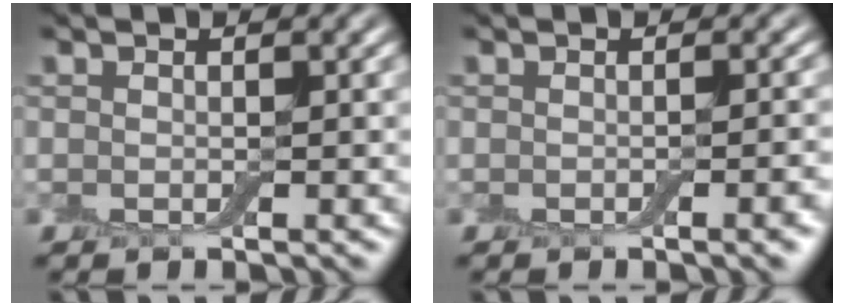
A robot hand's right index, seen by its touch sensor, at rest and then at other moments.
{"total": 2.4, "force": [-0.9, 0.5, 2.1], "torque": [-0.019, 0.001, -0.011]}